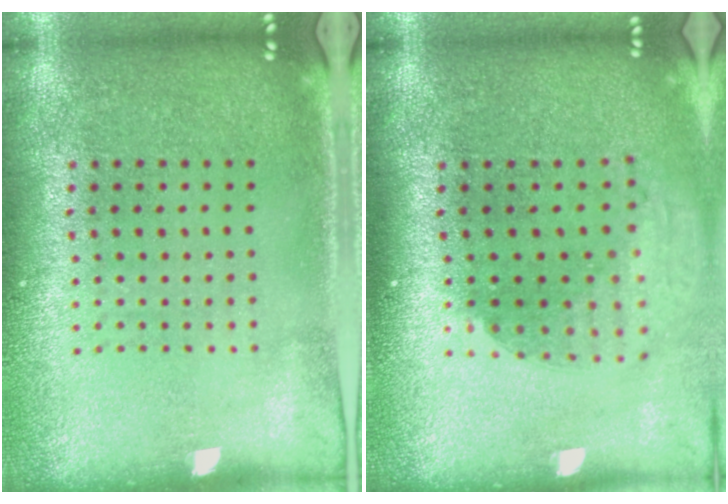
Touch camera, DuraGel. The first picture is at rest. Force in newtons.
{"total": 2.0, "press": 1.5, "slide": 1.3}